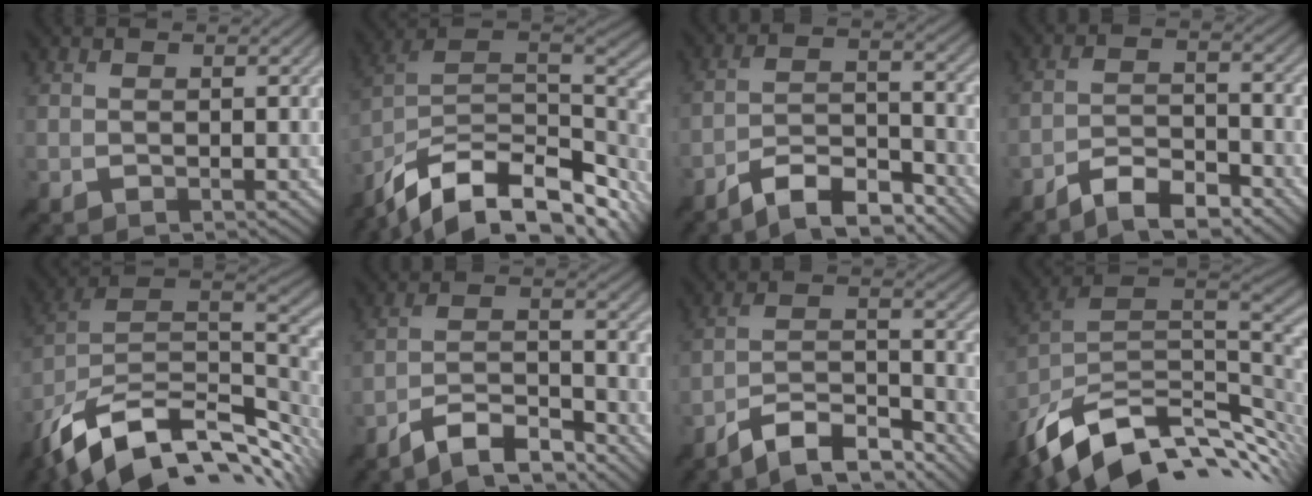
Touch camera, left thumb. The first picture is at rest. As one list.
[{"total": 16.5, "force": [-9.7, 7.8, 10.9], "torque": [-0.248, -0.023, -0.157]}, {"total": 8.7, "force": [-7.1, 2.1, 4.6], "torque": [-0.078, 0.009, -0.136]}, {"total": 6.8, "force": [-5.4, 1.8, 3.6], "torque": [-0.065, 0.006, -0.107]}, {"total": 15.5, "force": [-6.8, 8.0, 11.4], "torque": [-0.251, -0.022, -0.117]}, {"total": 7.8, "force": [-6.5, 1.7, 4.0], "torque": [-0.071, 0.009, -0.125]}, {"total": 9.3, "force": [-7.8, 2.0, 4.6], "torque": [-0.081, 0.010, -0.146]}, {"total": 14.1, "force": [-5.8, 7.5, 10.4], "torque": [-0.233, -0.024, -0.095]}]